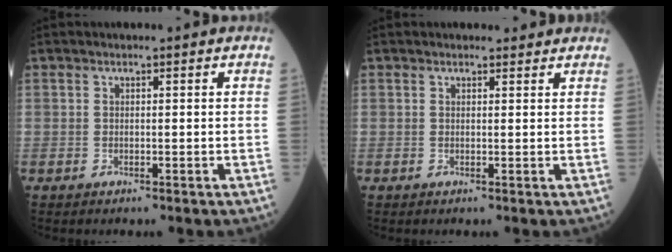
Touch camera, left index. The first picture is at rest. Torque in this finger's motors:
{"motor_torque": [0.04, -0.04, 0.01, 0.01]}